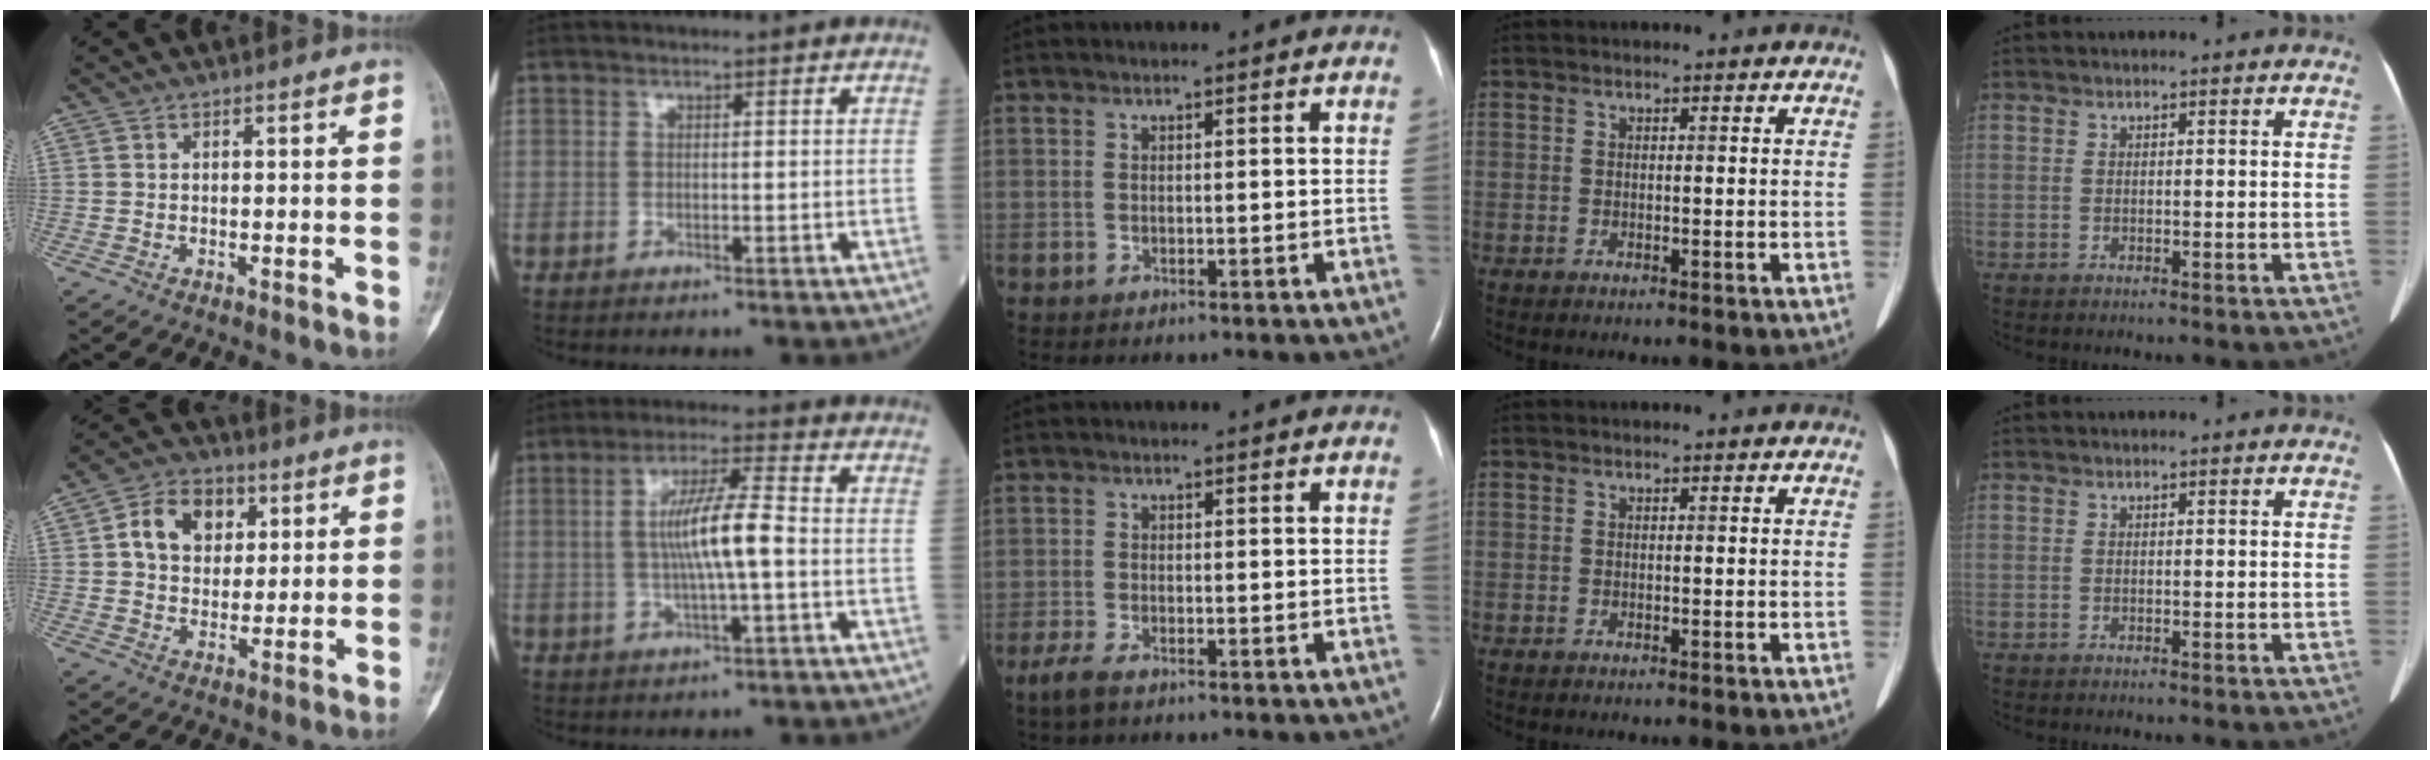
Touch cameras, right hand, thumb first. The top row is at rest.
{"thumb": {"total": 10.3, "force": [2.9, 7.9, 6.1], "torque": [-0.064, -0.001, 0.045]}, "index": {"total": 8.7, "force": [-0.3, 0.7, 8.7], "torque": [-0.159, 0.007, -0.010]}, "middle": {"total": 2.9, "force": [-2.0, 0.7, 1.9], "torque": [-0.050, -0.008, -0.037]}}